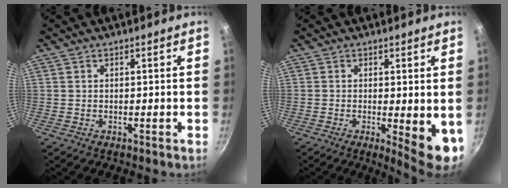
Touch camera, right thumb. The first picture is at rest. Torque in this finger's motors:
{"motor_torque": [-0.17, 0.74, 1.46, -0.26, 0.08]}